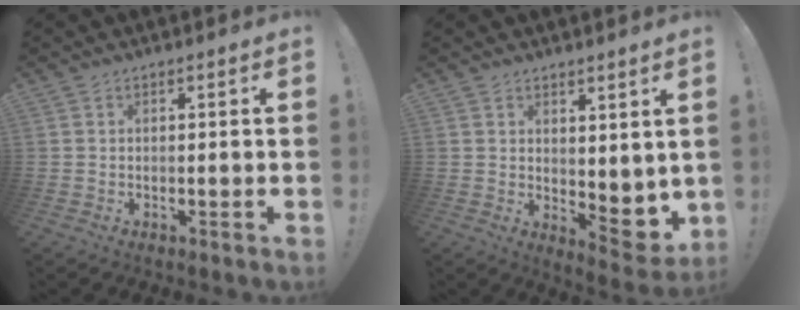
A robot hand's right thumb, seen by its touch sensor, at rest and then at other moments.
{"total": 5.7, "force": [2.4, 3.3, 4.0], "torque": [-0.036, -0.038, 0.053]}